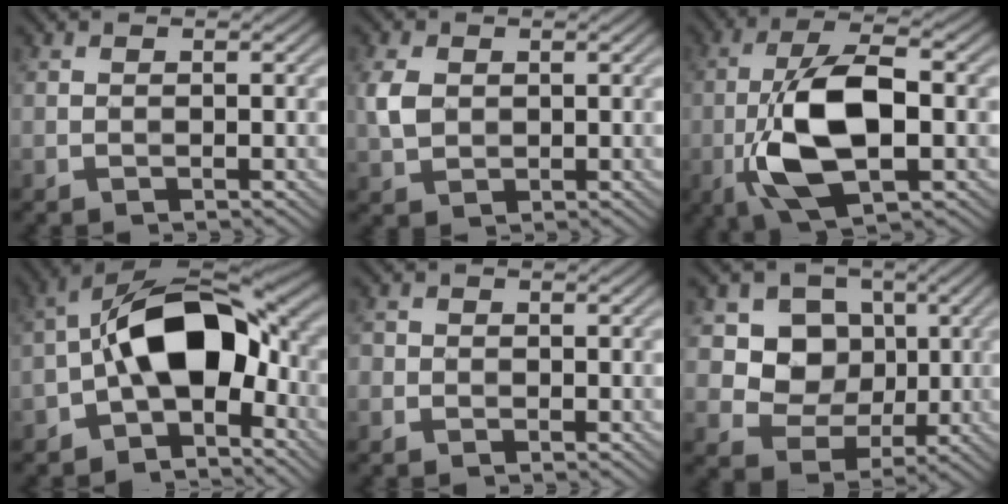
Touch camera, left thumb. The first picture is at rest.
{"total": 3.2, "force": [0.7, 2.5, 1.9], "torque": [-0.056, 0.001, 0.014]}
{"total": 11.3, "force": [-2.3, 4.7, 10.0], "torque": [-0.200, 0.007, -0.046]}
{"total": 13.1, "force": [-2.5, 7.3, 10.6], "torque": [-0.170, 0.020, -0.062]}
{"total": 0.8, "force": [-0.3, 0.7, -0.2], "torque": [0.006, -0.006, -0.005]}
{"total": 8.6, "force": [2.4, 7.5, 3.4], "torque": [-0.081, -0.007, 0.060]}